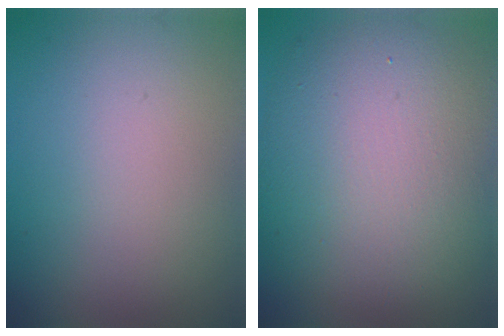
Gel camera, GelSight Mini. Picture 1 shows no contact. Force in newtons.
{"total": 11.4, "press": 11.4, "slide": 0.8}